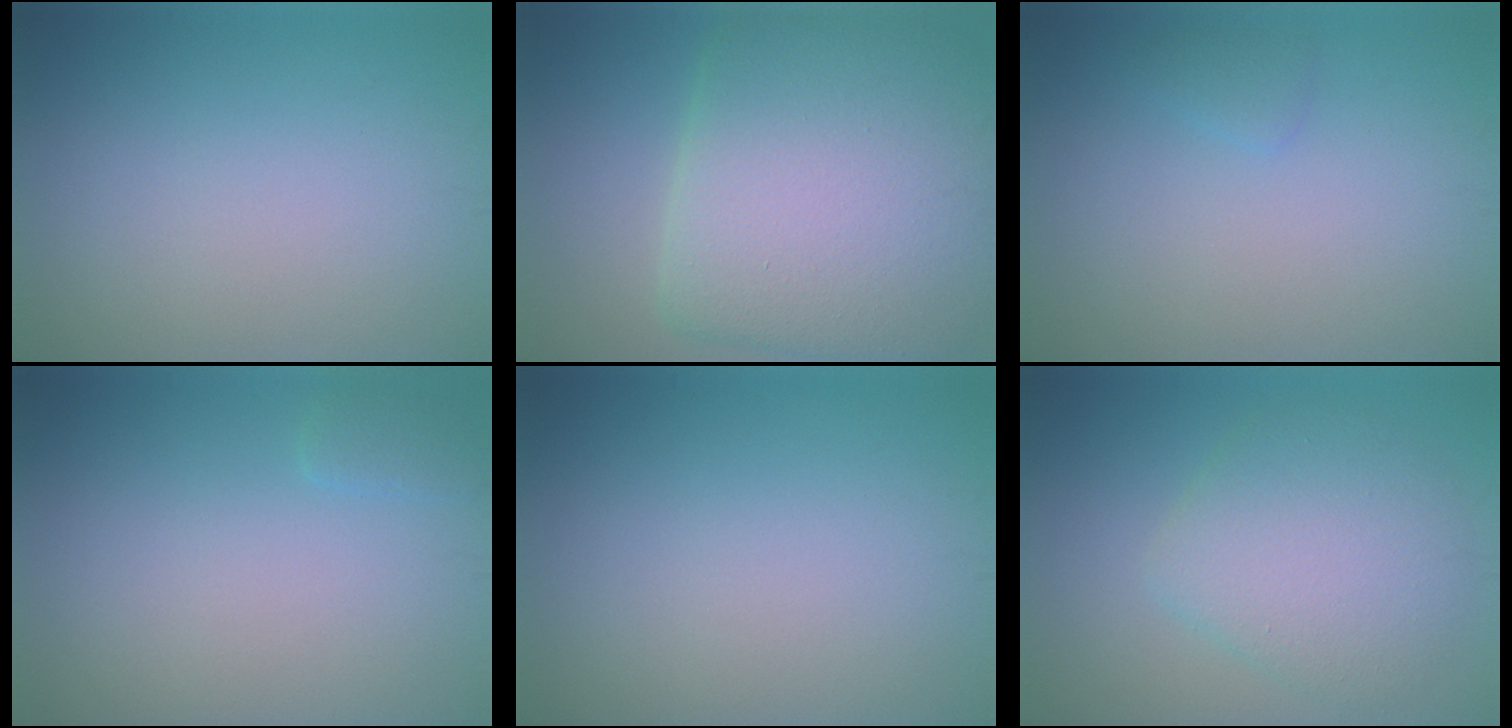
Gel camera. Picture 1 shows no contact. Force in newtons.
{"total": 13.2, "press": 13.2, "slide": 0.2}
{"total": 0.9, "press": 0.9, "slide": 0.0}
{"total": 0.9, "press": 0.9, "slide": 0.1}
{"total": 0.0}
{"total": 5.4, "press": 5.4, "slide": 0.3}